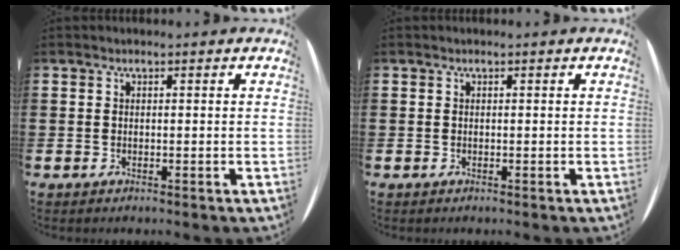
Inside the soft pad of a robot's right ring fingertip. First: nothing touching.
{"total": 0.0}